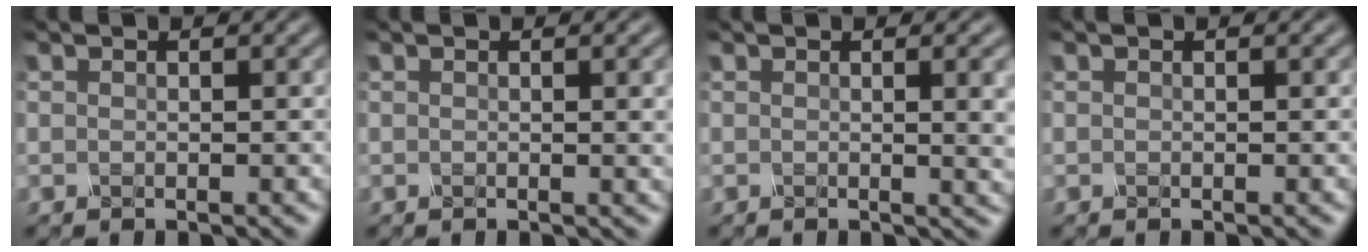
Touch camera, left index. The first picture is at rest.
{"total": 2.0, "force": [0.3, 0.6, 1.9], "torque": [-0.016, 0.002, 0.000]}
{"total": 4.7, "force": [0.5, 1.7, 4.3], "torque": [-0.029, 0.005, 0.005]}
{"total": 0.0}